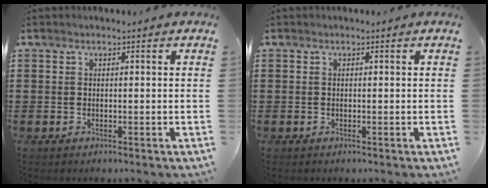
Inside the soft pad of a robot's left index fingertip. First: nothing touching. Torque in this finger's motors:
{"motor_torque": [0.00, 0.00, 0.00, 0.00]}